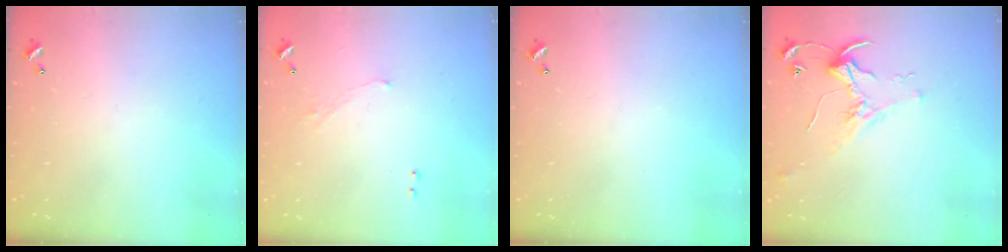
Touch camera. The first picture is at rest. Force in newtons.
{"total": 0.8, "press": 0.6, "slide": 0.5}
{"total": 0.0}
{"total": 2.1, "press": 2.1, "slide": 0.1}